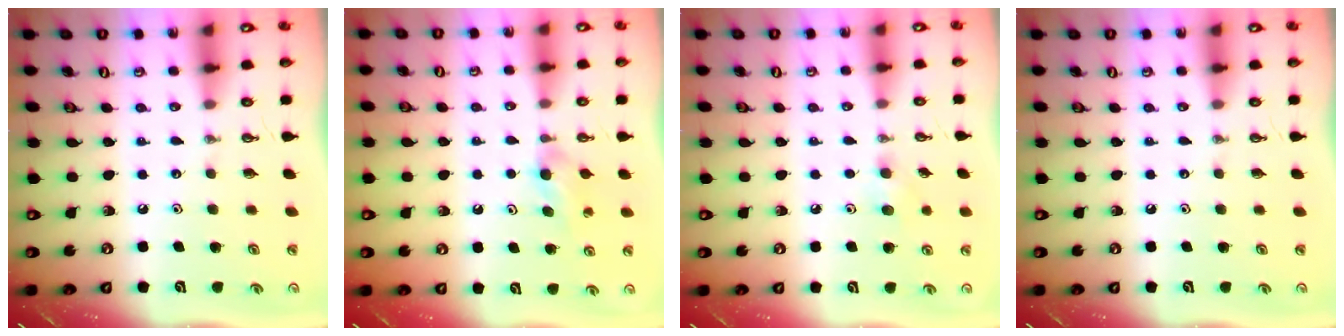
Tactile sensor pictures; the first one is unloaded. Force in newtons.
{"total": 4.6, "press": 4.6, "slide": 0.8}
{"total": 5.4, "press": 5.3, "slide": 1.2}
{"total": 0.0}